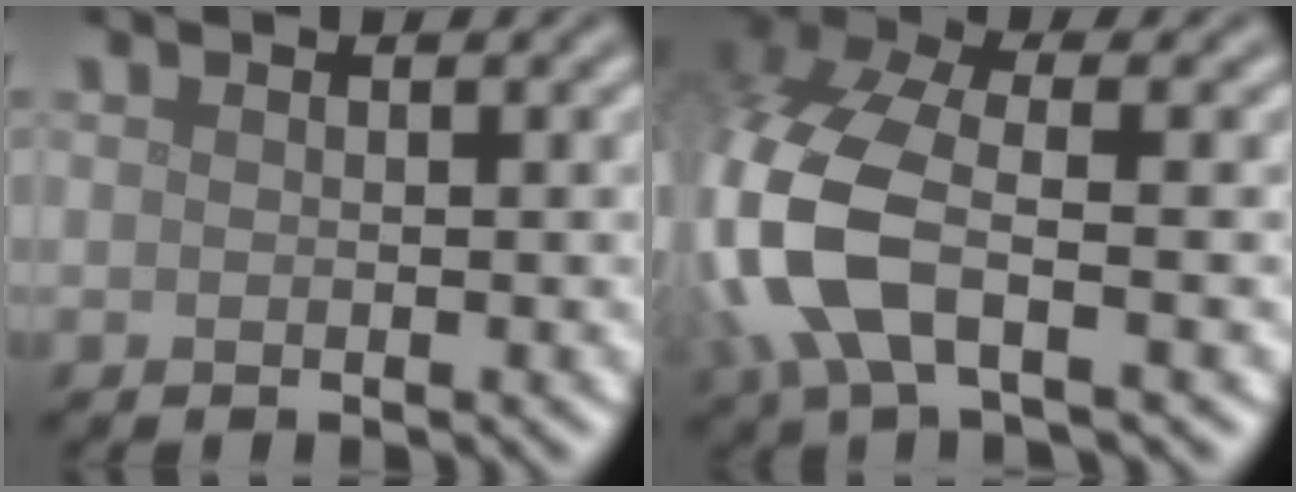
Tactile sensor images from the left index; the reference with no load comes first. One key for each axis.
{"total": 8.9, "fx": -1.9, "fy": 4.5, "fz": 7.5, "tx": -0.187, "ty": 0.002, "tz": -0.053}